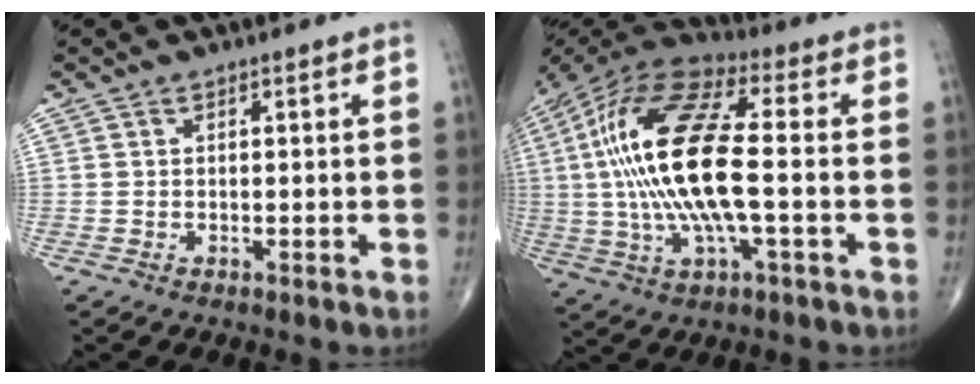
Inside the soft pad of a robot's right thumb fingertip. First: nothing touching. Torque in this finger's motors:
{"motor_torque": [0.49, 2.81, 2.77, 0.00, 0.63]}